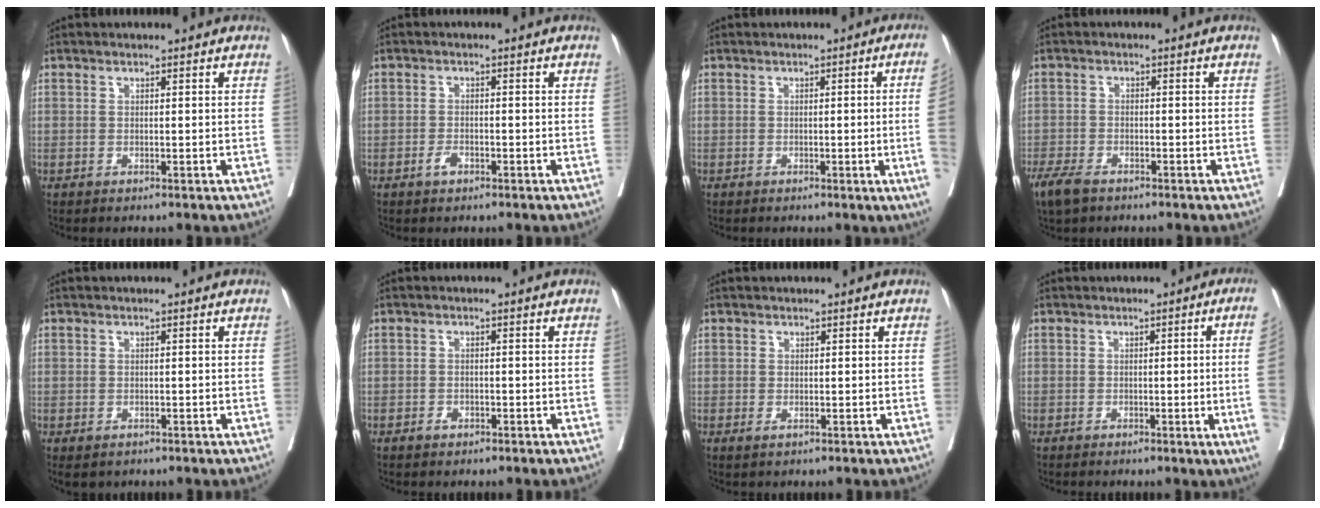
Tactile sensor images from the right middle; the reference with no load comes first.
{"total": 1.7, "force": [-1.0, 0.8, 1.1], "torque": [-0.020, 0.002, -0.018]}
{"total": 8.0, "force": [-1.0, -2.5, 7.5], "torque": [-0.081, -0.017, -0.012]}
{"total": 5.4, "force": [-4.1, 2.0, 2.9], "torque": [-0.060, -0.011, -0.071]}
{"total": 1.7, "force": [-1.1, 1.1, 0.7], "torque": [-0.013, -0.003, -0.010]}
{"total": 1.2, "force": [-0.8, 0.7, 0.5], "torque": [-0.009, 0.003, -0.011]}
{"total": 0.6, "force": [-0.2, 0.2, 0.5], "torque": [-0.010, -0.003, -0.001]}
{"total": 9.7, "force": [-1.3, -3.1, 9.1], "torque": [-0.094, -0.019, -0.016]}